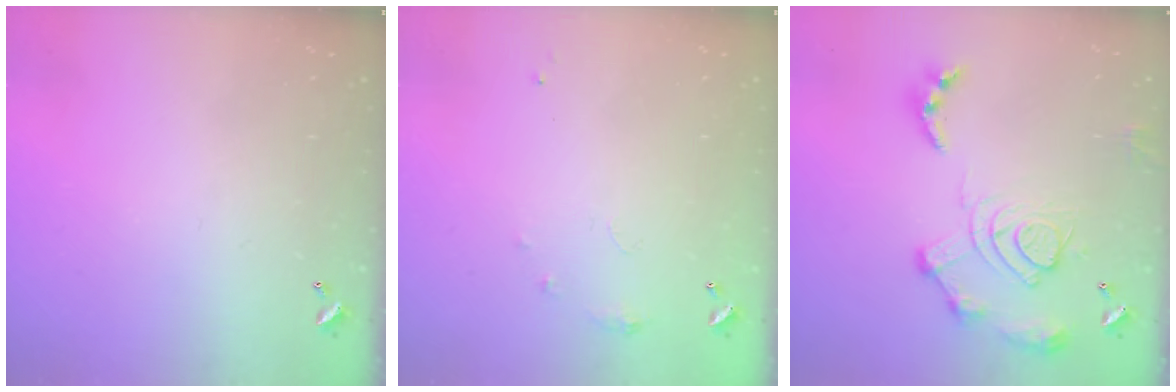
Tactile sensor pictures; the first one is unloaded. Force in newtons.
{"total": 6.0, "press": 5.9, "slide": 0.8}
{"total": 15.6, "press": 15.5, "slide": 1.6}